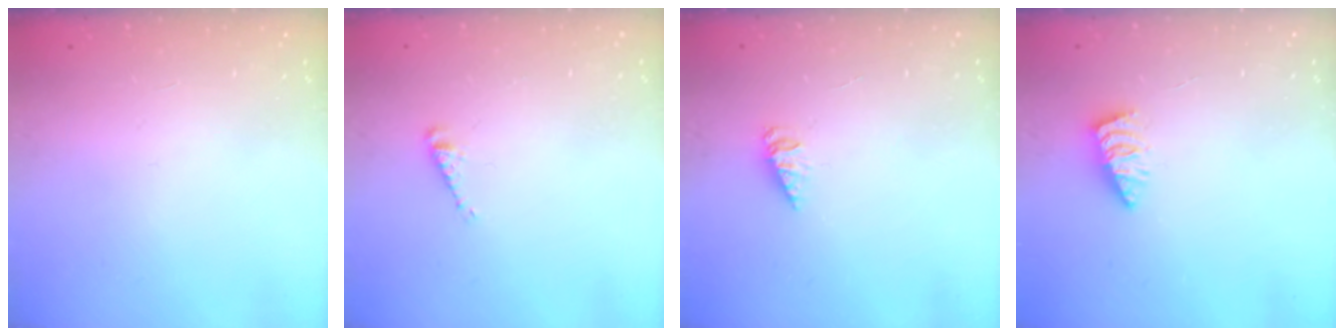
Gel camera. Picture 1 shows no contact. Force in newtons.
{"total": 3.5, "press": 3.5, "slide": 0.4}
{"total": 2.2, "press": 2.2, "slide": 0.3}
{"total": 2.6, "press": 2.6, "slide": 0.2}